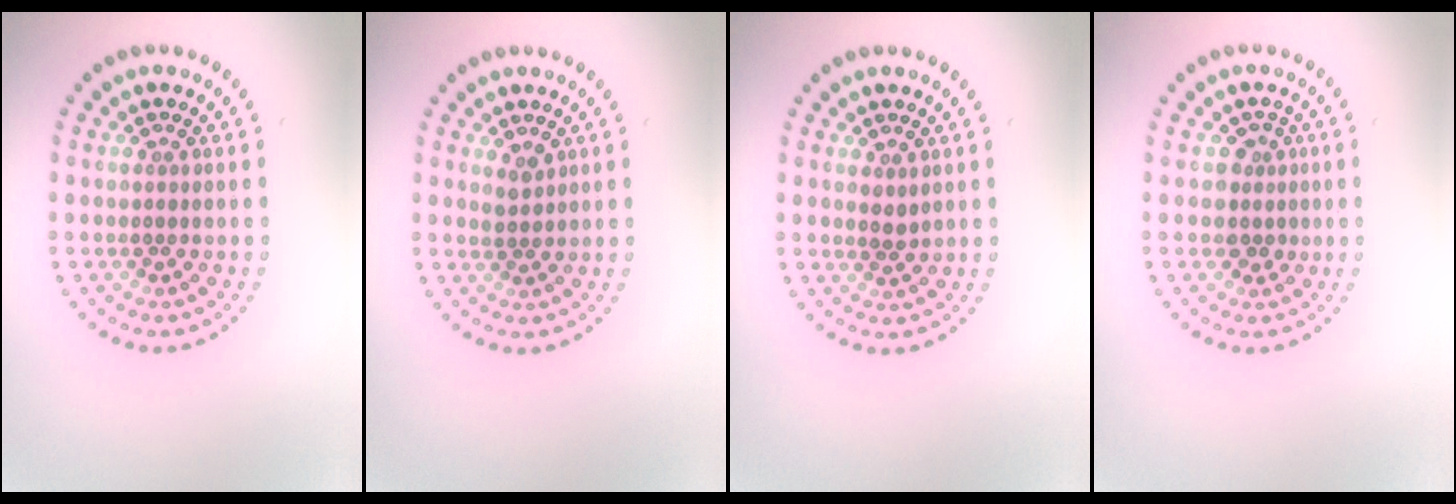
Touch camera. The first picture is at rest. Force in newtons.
{"total": 1.1, "press": 0.9, "slide": 0.7}
{"total": 0.9, "press": 0.9, "slide": 0.2}
{"total": 1.9, "press": 1.6, "slide": 1.1}